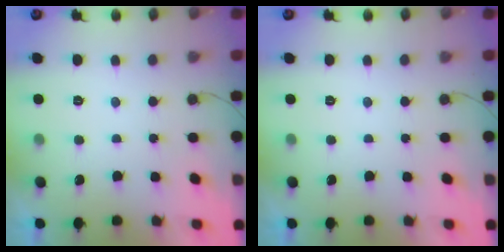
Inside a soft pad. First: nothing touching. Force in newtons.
{"total": 0.0}